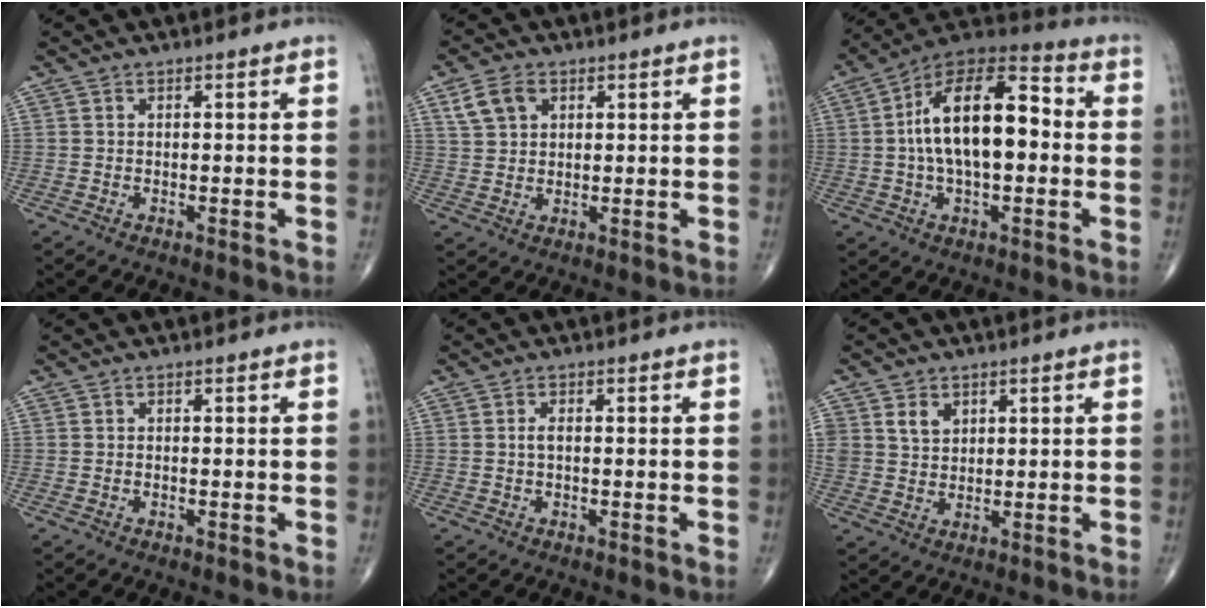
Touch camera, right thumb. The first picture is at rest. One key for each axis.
{"total": 5.7, "fx": 2.6, "fy": 3.9, "fz": 3.2, "tx": -0.051, "ty": -0.001, "tz": 0.053}
{"total": 18.3, "fx": 0.8, "fy": 9.0, "fz": 15.9, "tx": -0.258, "ty": 0.039, "tz": 0.002}
{"total": 0.0}
{"total": 1.1, "fx": 0.0, "fy": 0.4, "fz": 1.0, "tx": -0.019, "ty": 0.000, "tz": -0.002}
{"total": 4.8, "fx": 2.3, "fy": 3.7, "fz": 2.2, "tx": -0.022, "ty": -0.016, "tz": 0.046}